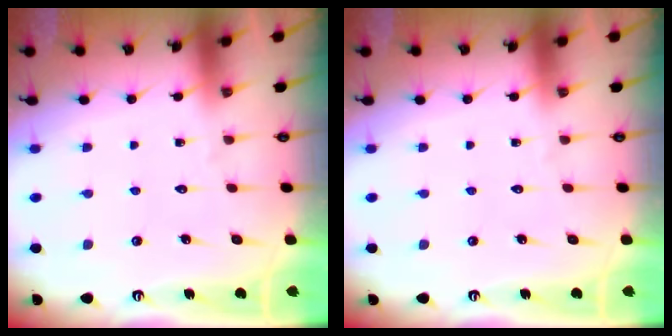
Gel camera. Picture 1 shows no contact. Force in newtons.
{"total": 0.0}